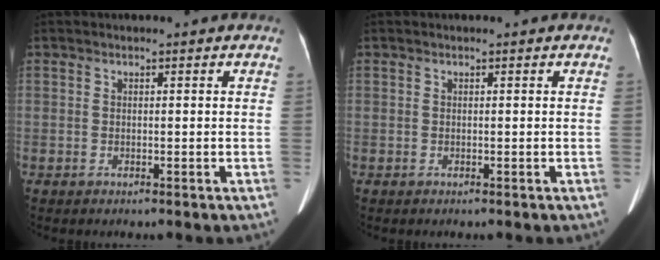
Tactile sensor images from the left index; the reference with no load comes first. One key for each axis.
{"total": 0.0}